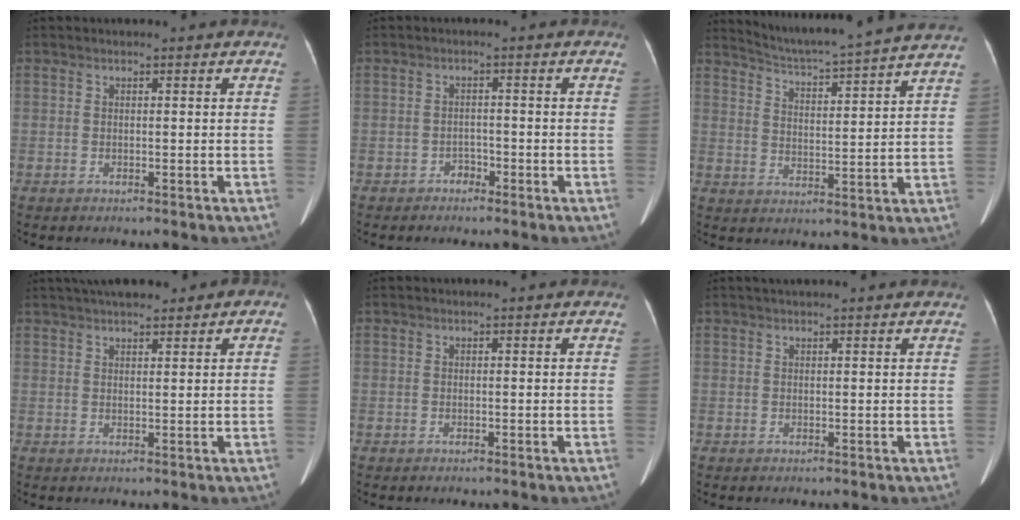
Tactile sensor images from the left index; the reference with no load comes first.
{"total": 1.6, "force": [-1.3, 0.8, 0.2], "torque": [-0.006, 0.001, -0.024]}
{"total": 17.0, "force": [15.9, -1.2, 6.0], "torque": [-0.108, -0.026, 0.213]}
{"total": 7.2, "force": [5.3, 2.0, 4.4], "torque": [-0.066, 0.024, 0.084]}
{"total": 0.0}
{"total": 5.7, "force": [5.0, 0.3, 2.5], "torque": [-0.033, 0.034, 0.063]}